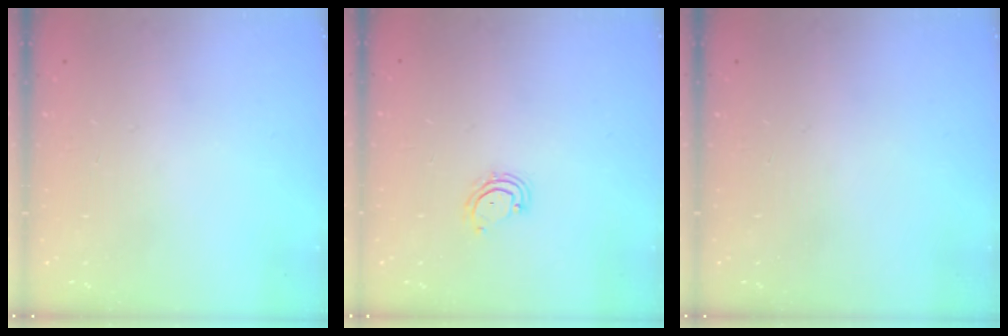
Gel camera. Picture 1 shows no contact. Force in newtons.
{"total": 4.1, "press": 4.1, "slide": 0.3}
{"total": 0.0}